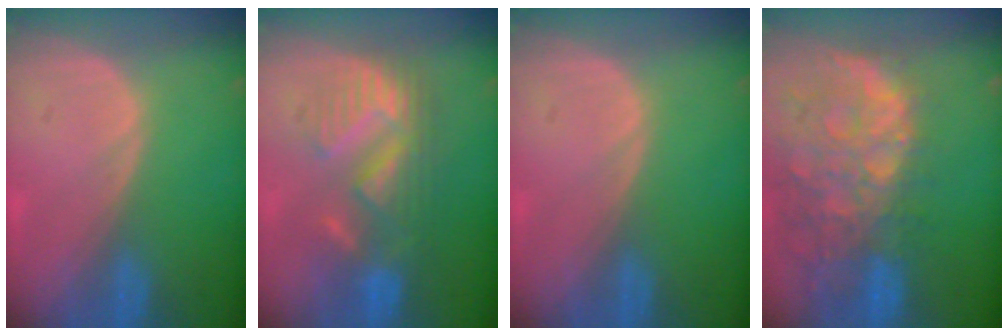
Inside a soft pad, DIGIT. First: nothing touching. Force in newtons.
{"total": 8.8, "press": 8.7, "slide": 1.5}
{"total": 0.0}
{"total": 13.9, "press": 11.2, "slide": 8.3}